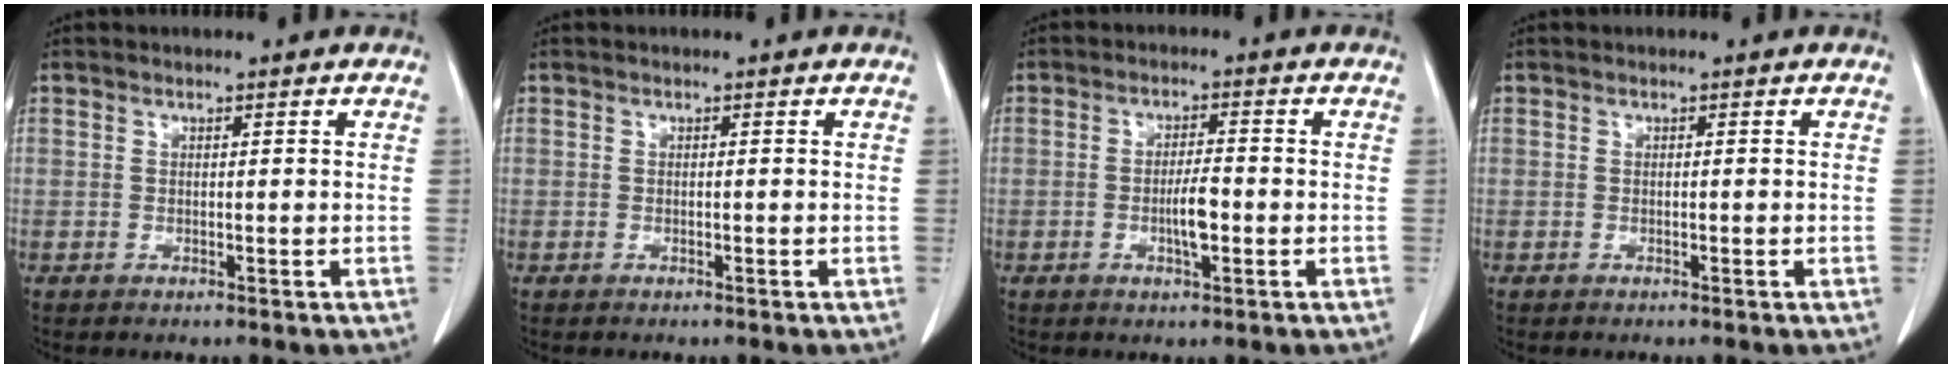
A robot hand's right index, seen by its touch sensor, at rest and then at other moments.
{"total": 0.0}
{"total": 4.2, "force": [-1.0, 0.8, 4.0], "torque": [-0.073, -0.002, -0.016]}
{"total": 0.0}